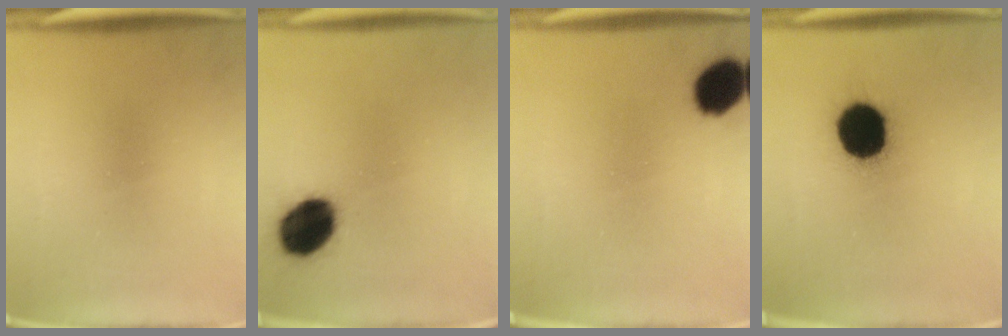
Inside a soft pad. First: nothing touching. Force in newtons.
{"total": 13.1}
{"total": 8.8}
{"total": 18.4}